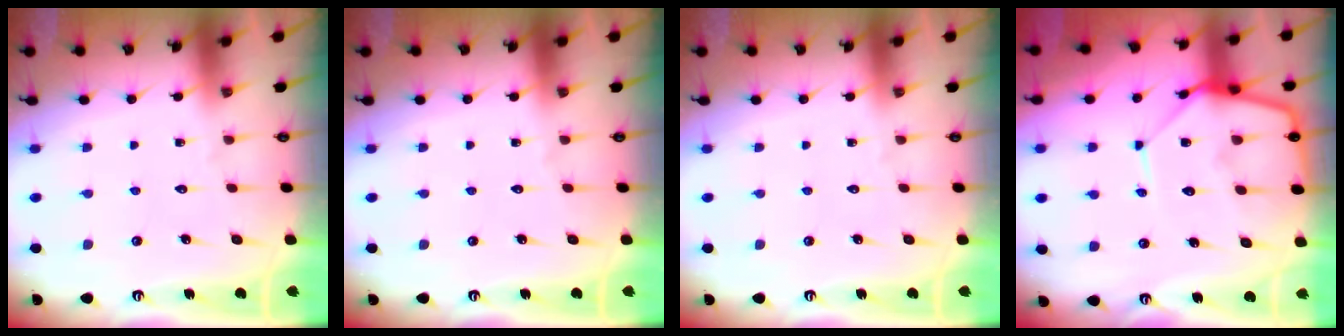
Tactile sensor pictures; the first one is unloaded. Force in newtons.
{"total": 0.0}
{"total": 0.0}
{"total": 12.2, "press": 12.2, "slide": 1.1}